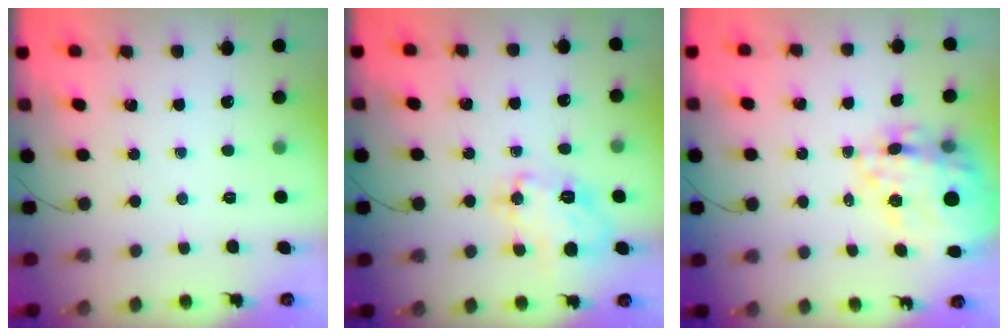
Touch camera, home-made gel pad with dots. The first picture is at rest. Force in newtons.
{"total": 12.5, "press": 12.5, "slide": 0.8}
{"total": 23.5, "press": 23.0, "slide": 4.9}